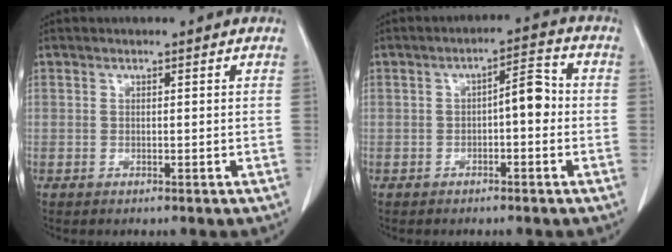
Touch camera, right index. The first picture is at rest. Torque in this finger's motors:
{"motor_torque": [0.51, 0.01, 0.10, 0.05]}